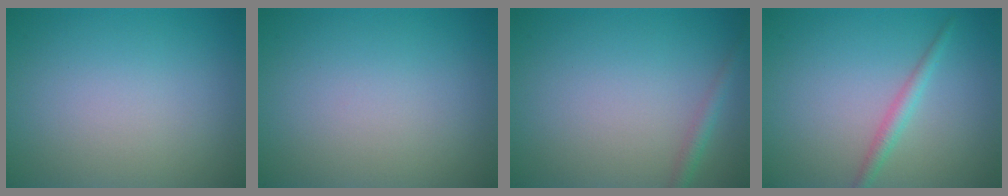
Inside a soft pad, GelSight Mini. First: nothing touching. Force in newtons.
{"total": 0.0}
{"total": 1.4, "press": 1.4, "slide": 0.1}
{"total": 1.6, "press": 1.6, "slide": 0.0}